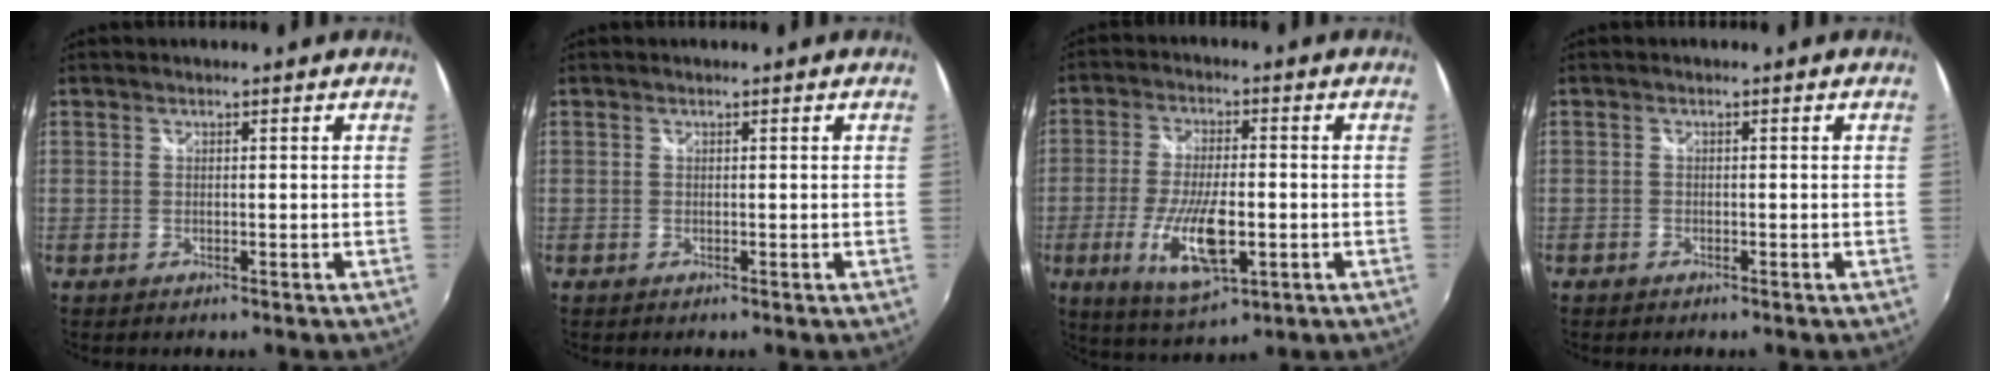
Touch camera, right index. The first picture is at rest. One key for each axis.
{"total": 0.0}
{"total": 12.1, "fx": -3.5, "fy": 4.1, "fz": 10.9, "tx": -0.218, "ty": -0.019, "tz": -0.060}
{"total": 0.9, "fx": -0.8, "fy": 0.5, "fz": 0.2, "tx": -0.006, "ty": 0.001, "tz": -0.014}